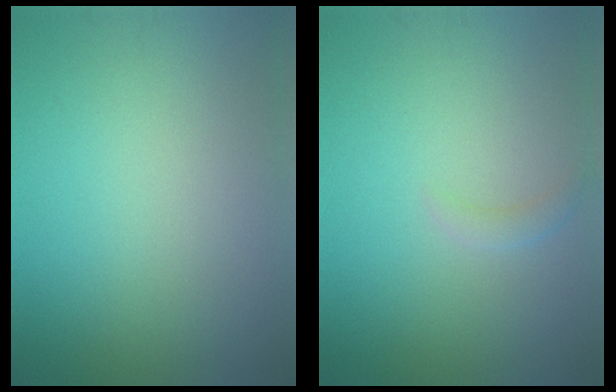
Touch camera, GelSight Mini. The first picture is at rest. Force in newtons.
{"total": 1.0, "press": 1.0, "slide": 0.1}